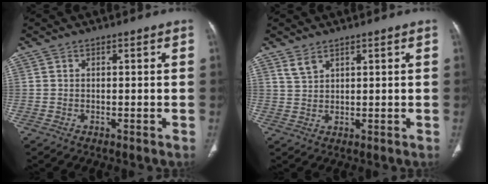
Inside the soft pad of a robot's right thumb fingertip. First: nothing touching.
{"total": 2.3, "force": [1.9, 0.8, 1.0], "torque": [-0.019, -0.007, 0.046]}